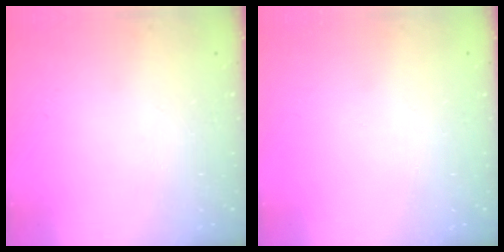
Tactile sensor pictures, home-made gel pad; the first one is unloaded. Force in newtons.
{"total": 0.0}